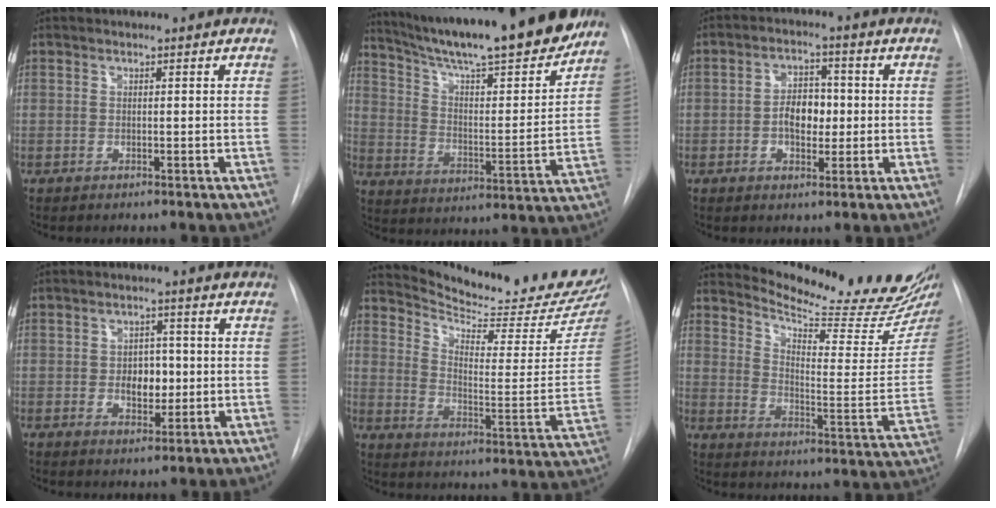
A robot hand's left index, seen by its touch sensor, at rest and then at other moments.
{"total": 23.2, "force": [19.8, 1.5, 12.0], "torque": [-0.200, -0.034, 0.293]}
{"total": 5.5, "force": [-0.9, 3.3, 4.3], "torque": [-0.074, 0.008, -0.015]}
{"total": 4.6, "force": [-0.7, 3.0, 3.4], "torque": [-0.043, 0.000, -0.004]}
{"total": 19.4, "force": [18.8, 0.0, 4.5], "torque": [-0.078, -0.125, 0.250]}
{"total": 22.1, "force": [20.7, 0.8, 7.7], "torque": [-0.117, -0.130, 0.264]}